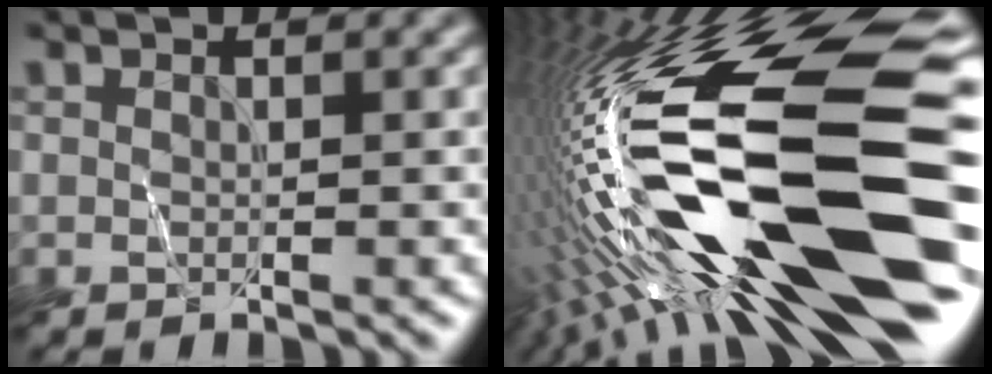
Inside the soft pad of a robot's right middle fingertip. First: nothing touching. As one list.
[{"total": 20.0, "force": [-4.5, 4.3, 19.0], "torque": [-0.343, 0.000, -0.082]}]